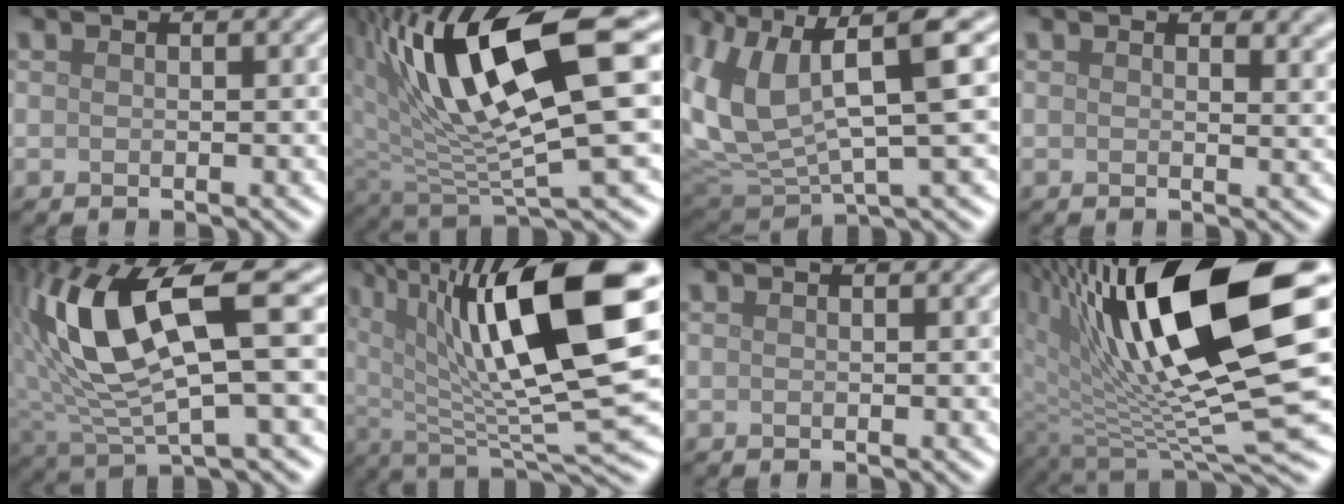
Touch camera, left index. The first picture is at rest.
{"total": 13.3, "force": [4.0, 3.8, 12.0], "torque": [-0.228, 0.001, 0.079]}
{"total": 9.7, "force": [2.9, 3.5, 8.5], "torque": [-0.194, -0.002, 0.057]}
{"total": 2.2, "force": [1.5, 0.8, 1.3], "torque": [-0.017, -0.004, 0.024]}
{"total": 12.1, "force": [3.2, 3.9, 11.0], "torque": [-0.226, 0.011, 0.064]}
{"total": 14.6, "force": [5.2, 3.5, 13.2], "torque": [-0.210, 0.006, 0.089]}
{"total": 0.0}
{"total": 16.4, "force": [5.6, 5.0, 14.6], "torque": [-0.236, -0.016, 0.098]}